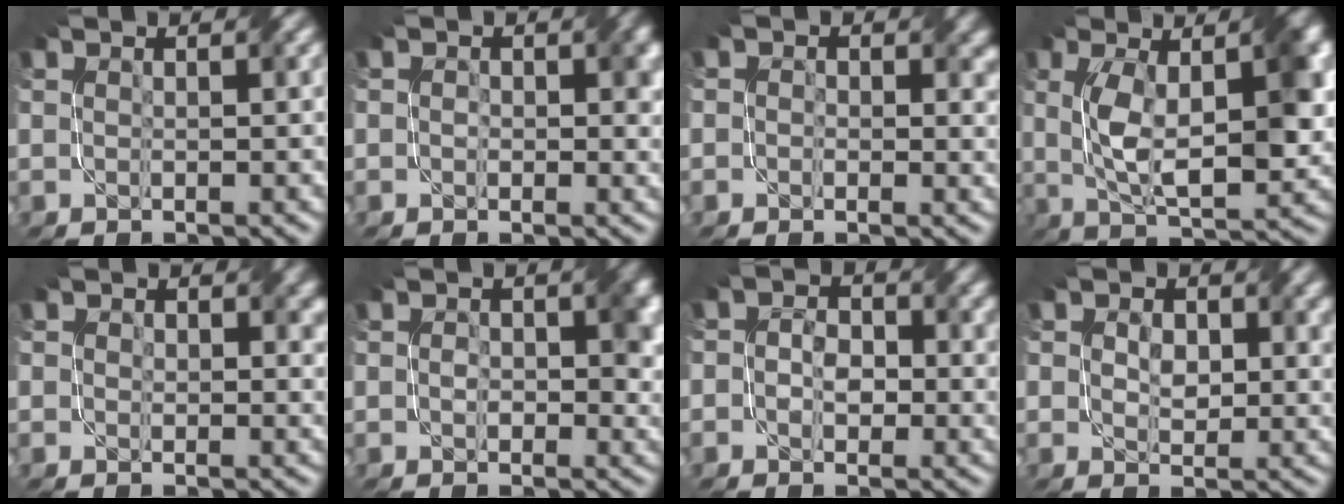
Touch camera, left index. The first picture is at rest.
{"total": 2.3, "force": [0.4, 1.5, 1.6], "torque": [-0.017, -0.001, 0.000]}
{"total": 2.8, "force": [0.6, 2.1, 1.8], "torque": [-0.016, 0.001, -0.001]}
{"total": 8.4, "force": [0.8, 3.4, 7.7], "torque": [-0.141, -0.002, 0.017]}
{"total": 2.5, "force": [1.0, 1.9, 1.4], "torque": [-0.018, -0.005, 0.012]}
{"total": 3.5, "force": [0.2, 2.1, 2.7], "torque": [-0.037, -0.004, -0.001]}
{"total": 3.1, "force": [0.0, 2.3, 2.0], "torque": [-0.032, -0.002, -0.007]}
{"total": 3.6, "force": [1.0, 2.6, 2.4], "torque": [-0.042, -0.007, 0.015]}